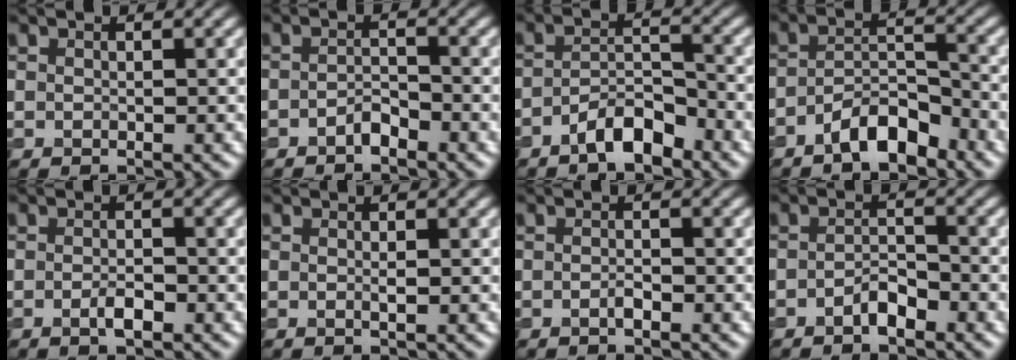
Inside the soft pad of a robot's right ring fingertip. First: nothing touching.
{"total": 1.4, "force": [-1.1, 0.5, 0.7], "torque": [-0.014, 0.006, -0.022]}
{"total": 3.8, "force": [-2.6, 1.4, 2.4], "torque": [-0.043, 0.010, -0.050]}
{"total": 4.3, "force": [-3.0, 1.6, 2.6], "torque": [-0.044, 0.009, -0.056]}
{"total": 1.6, "force": [-0.7, 0.4, 1.4], "torque": [-0.028, -0.002, -0.015]}
{"total": 0.6, "force": [0.0, 0.0, 0.6], "torque": [-0.013, 0.000, 0.000]}
{"total": 0.9, "force": [-0.5, 0.2, 0.7], "torque": [-0.016, 0.001, -0.009]}
{"total": 1.9, "force": [-1.3, 0.7, 1.2], "torque": [-0.023, 0.006, -0.025]}